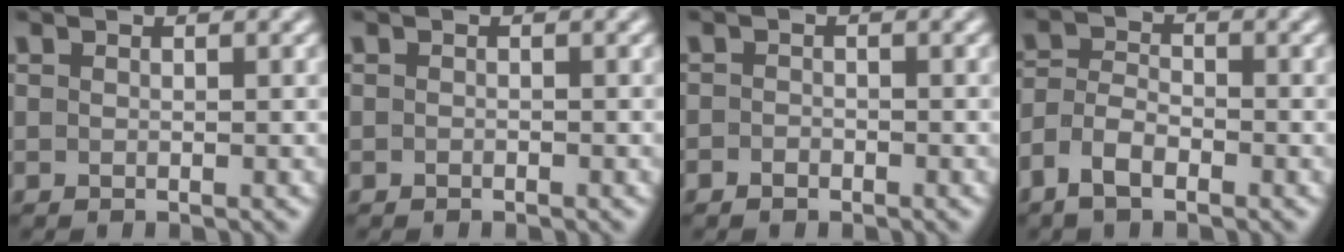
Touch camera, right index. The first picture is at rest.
{"total": 0.6, "force": [-0.4, -0.4, -0.1], "torque": [0.001, -0.005, -0.004]}
{"total": 1.1, "force": [-1.1, 0.1, -0.2], "torque": [0.006, -0.011, -0.016]}
{"total": 4.0, "force": [-2.2, 2.6, 2.1], "torque": [-0.051, -0.017, -0.034]}